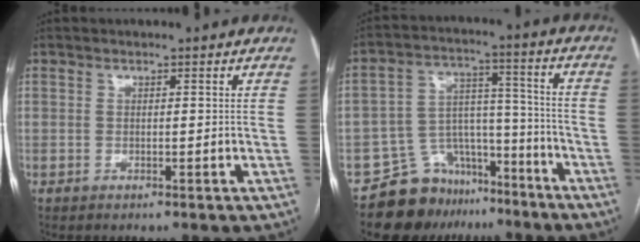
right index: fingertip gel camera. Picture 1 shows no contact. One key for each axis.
{"total": 11.3, "fx": -9.1, "fy": 6.5, "fz": 1.9, "tx": -0.023, "ty": 0.066, "tz": -0.146}